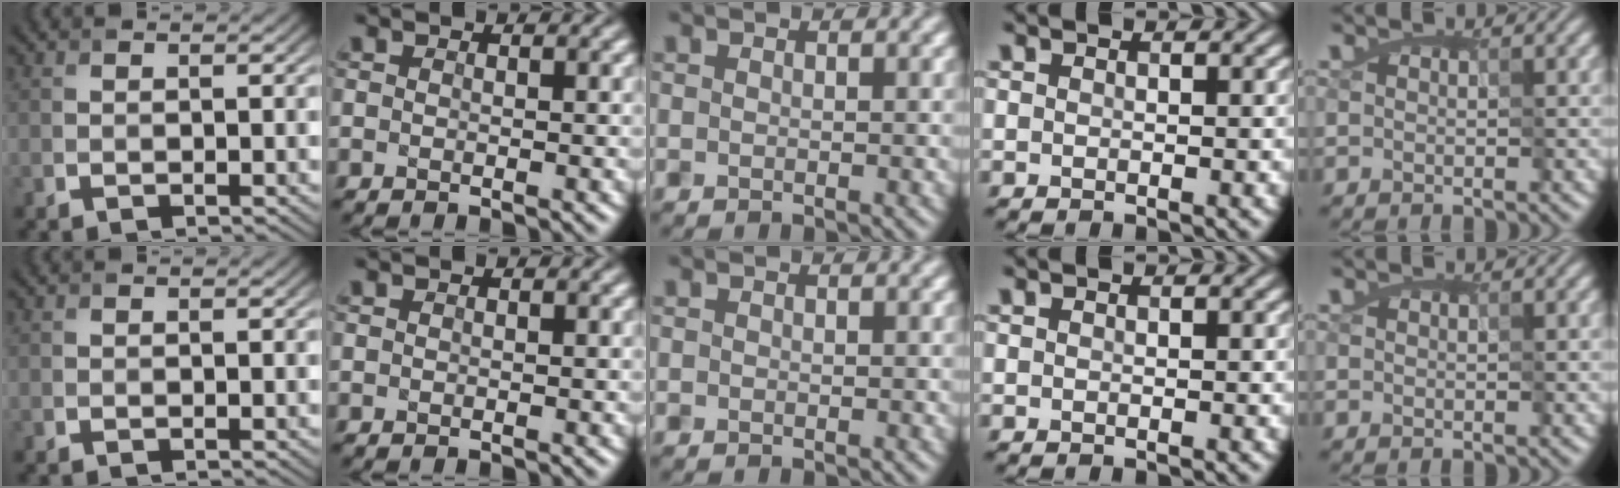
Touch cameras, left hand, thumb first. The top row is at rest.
{"middle": {"total": 0.6, "force": [-0.4, -0.3, -0.3], "torque": [0.000, 0.003, 0.000]}}